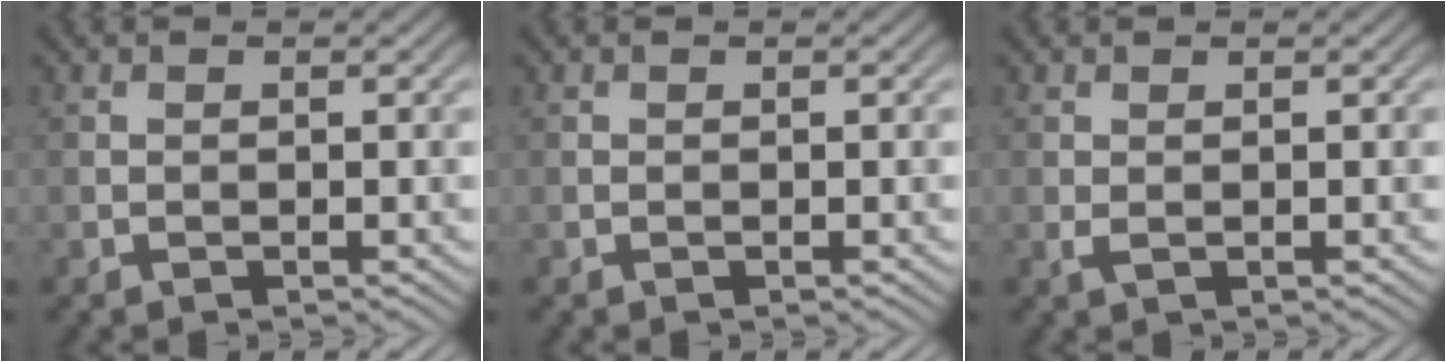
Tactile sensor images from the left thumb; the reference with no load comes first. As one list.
[{"total": 0.0}, {"total": 0.7, "force": [0.1, 0.3, 0.6], "torque": [-0.017, -0.001, 0.002]}]